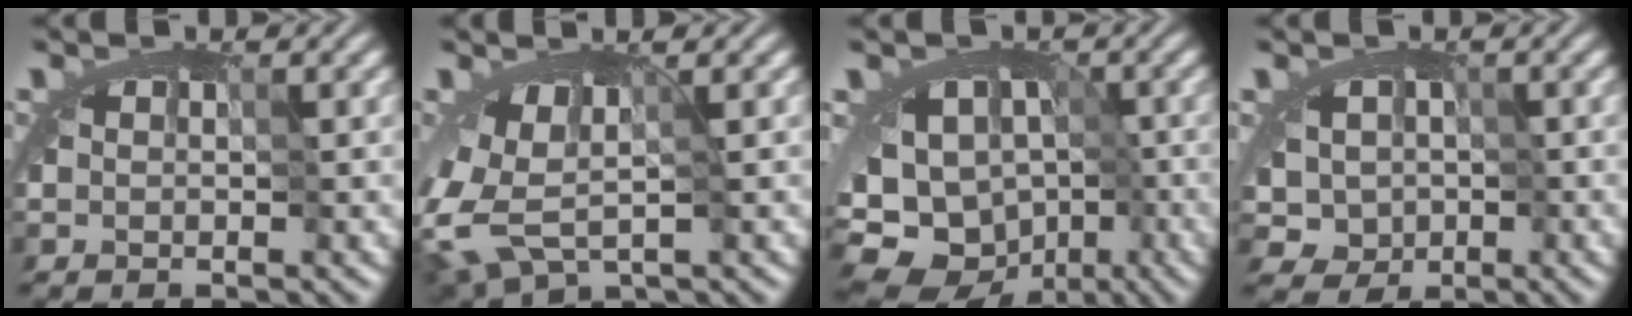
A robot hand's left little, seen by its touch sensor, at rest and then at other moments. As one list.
[{"total": 3.8, "force": [-0.9, 1.9, 3.1], "torque": [-0.060, -0.006, -0.014]}, {"total": 13.7, "force": [-5.2, 10.7, 6.8], "torque": [-0.098, -0.016, -0.079]}, {"total": 3.0, "force": [-0.7, 2.7, 1.0], "torque": [-0.005, 0.003, -0.007]}]